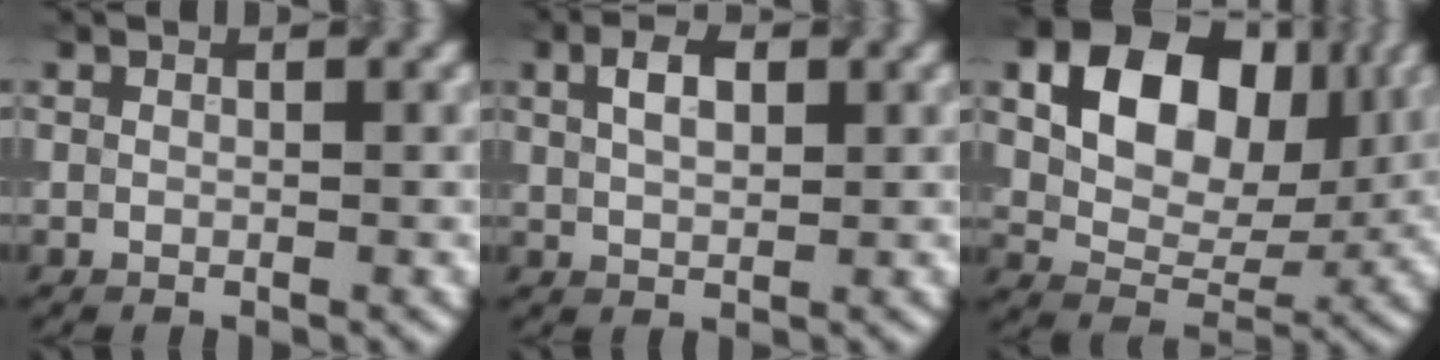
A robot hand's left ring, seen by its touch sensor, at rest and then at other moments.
{"total": 3.1, "force": [1.1, 1.7, 2.3], "torque": [-0.047, 0.006, 0.022]}
{"total": 11.2, "force": [3.5, 7.6, 7.4], "torque": [-0.119, -0.001, 0.053]}